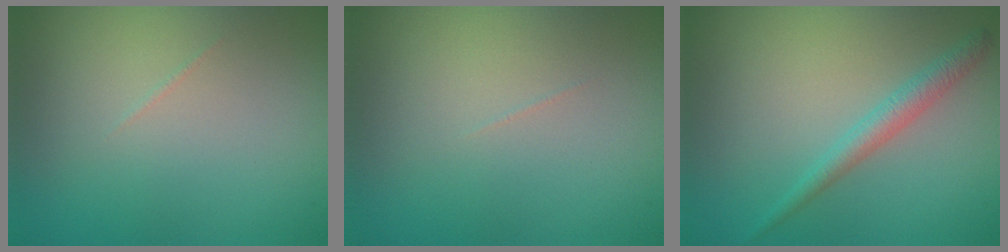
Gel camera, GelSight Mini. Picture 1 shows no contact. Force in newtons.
{"total": 0.0}
{"total": 2.2, "press": 2.2, "slide": 0.1}